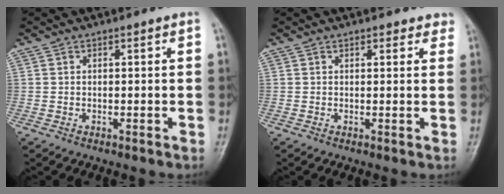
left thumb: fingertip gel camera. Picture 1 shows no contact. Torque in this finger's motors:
{"motor_torque": [-0.10, 0.11, 0.03, 0.04, 0.06]}